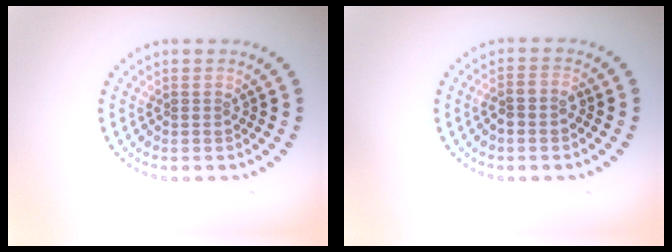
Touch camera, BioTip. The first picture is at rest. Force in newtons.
{"total": 1.9, "press": 1.7, "slide": 0.8}